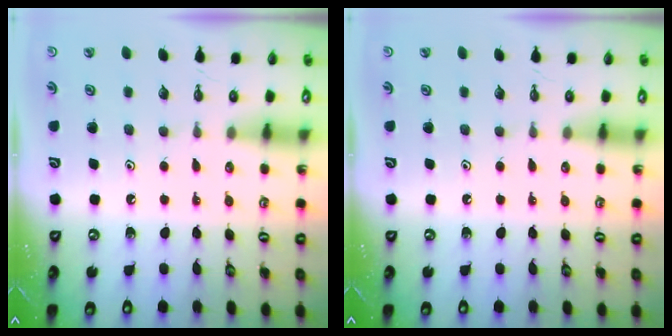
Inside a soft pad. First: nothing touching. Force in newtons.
{"total": 0.0}